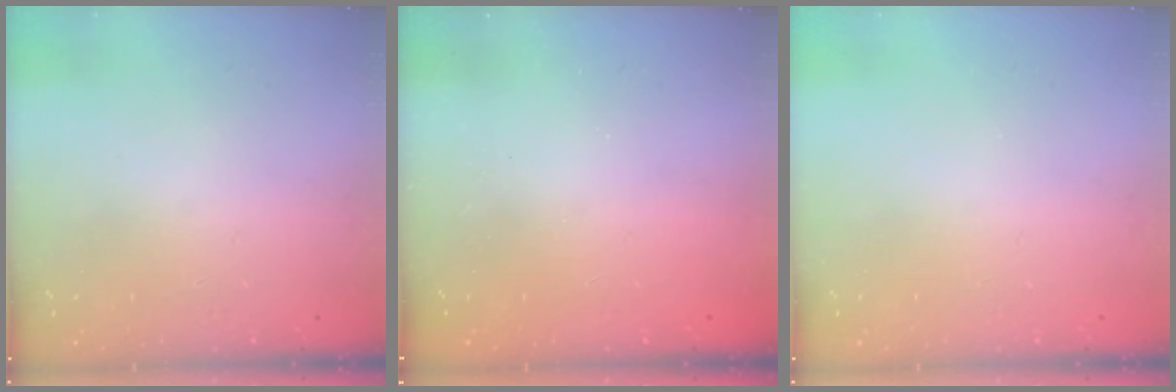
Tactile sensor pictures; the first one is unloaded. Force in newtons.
{"total": 2.3, "press": 2.1, "slide": 0.8}
{"total": 0.0}